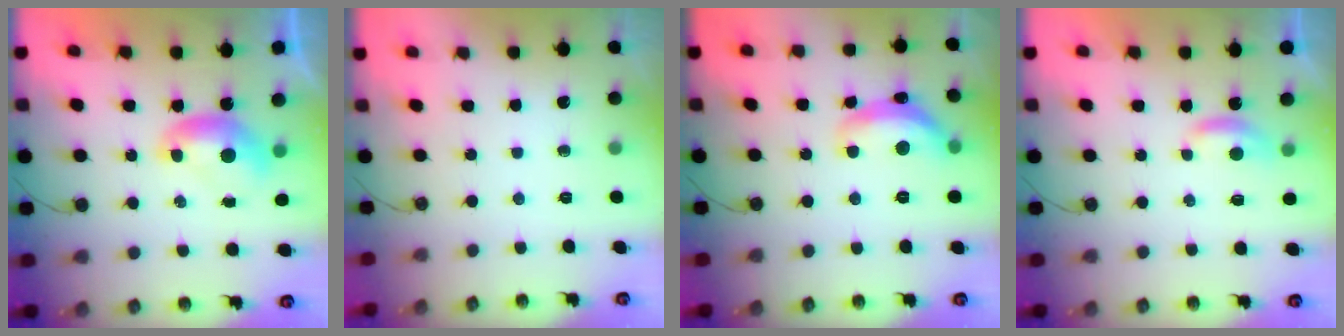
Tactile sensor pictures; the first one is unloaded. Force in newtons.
{"total": 0.0}
{"total": 7.2, "press": 7.2, "slide": 0.7}
{"total": 2.0, "press": 2.0, "slide": 0.4}